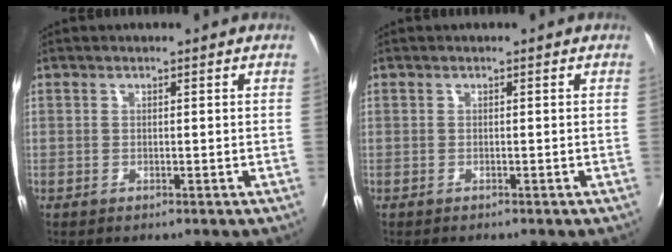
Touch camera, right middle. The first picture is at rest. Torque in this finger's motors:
{"motor_torque": [0.10, -0.10, -0.01, 0.01]}